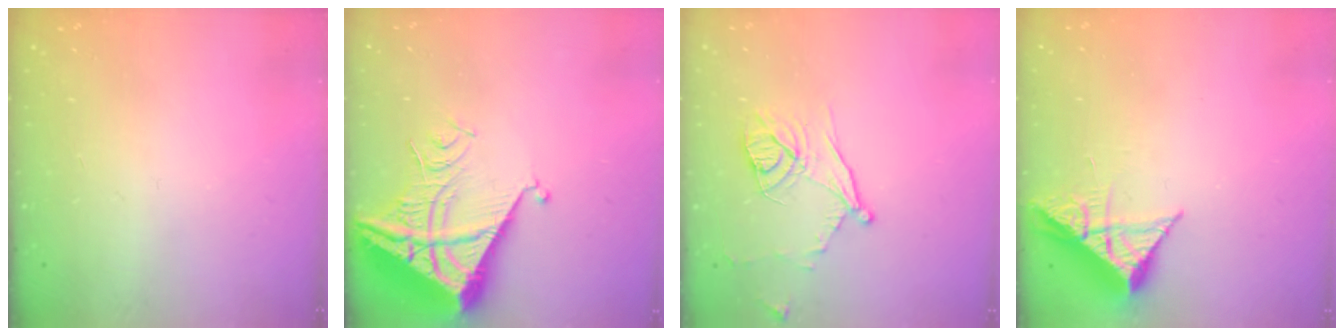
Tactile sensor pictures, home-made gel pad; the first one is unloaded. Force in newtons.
{"total": 7.8, "press": 7.8, "slide": 0.7}
{"total": 11.3, "press": 11.0, "slide": 2.3}
{"total": 7.0, "press": 7.0, "slide": 0.3}